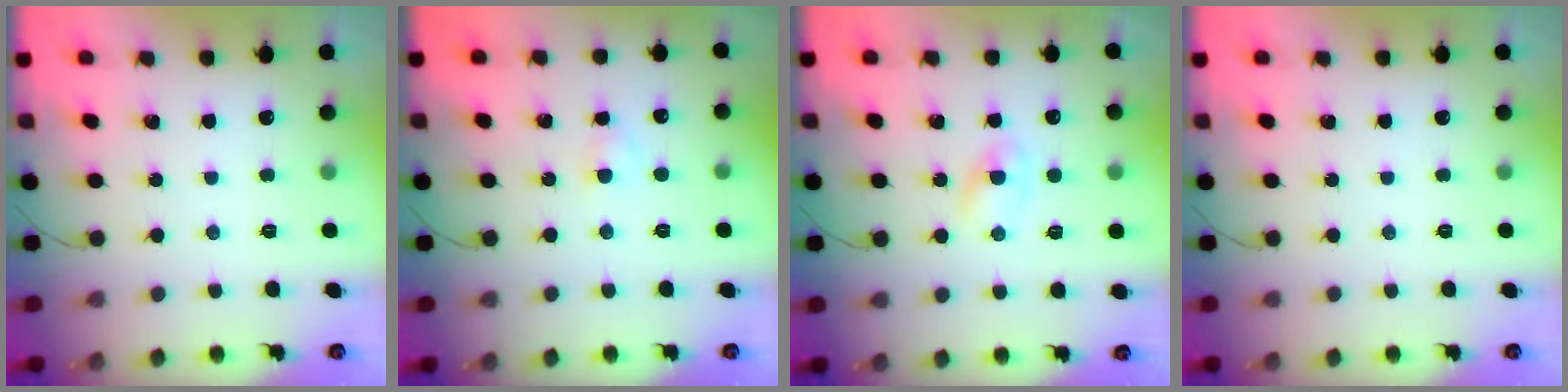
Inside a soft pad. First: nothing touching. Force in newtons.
{"total": 2.5, "press": 2.3, "slide": 1.1}
{"total": 2.6, "press": 2.3, "slide": 1.1}
{"total": 0.0}